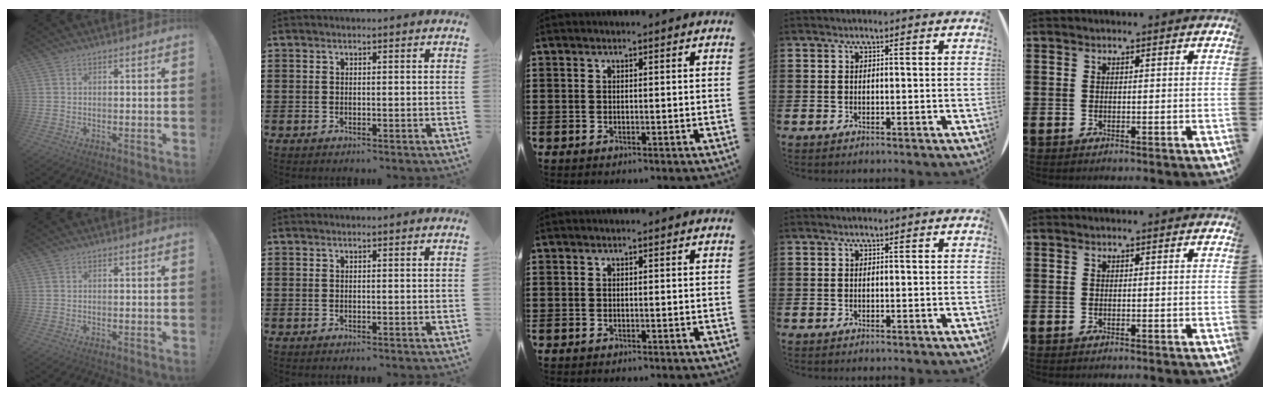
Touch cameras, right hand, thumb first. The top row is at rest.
{}